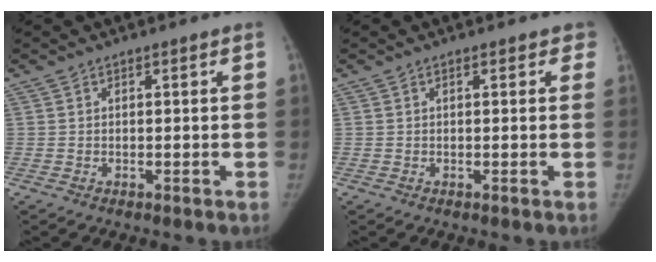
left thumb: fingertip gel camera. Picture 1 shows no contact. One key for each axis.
{"total": 1.7, "fx": 1.0, "fy": 1.0, "fz": 1.1, "tx": 0.009, "ty": 0.002, "tz": 0.003}